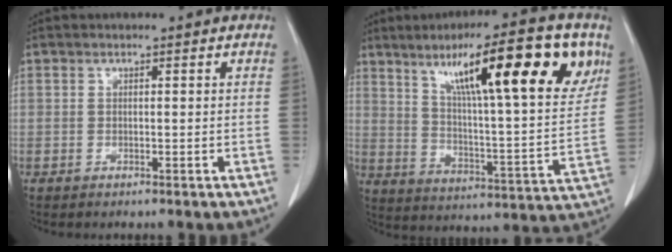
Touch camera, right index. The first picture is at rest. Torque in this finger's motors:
{"motor_torque": [1.18, 0.96, 0.55, 0.21]}